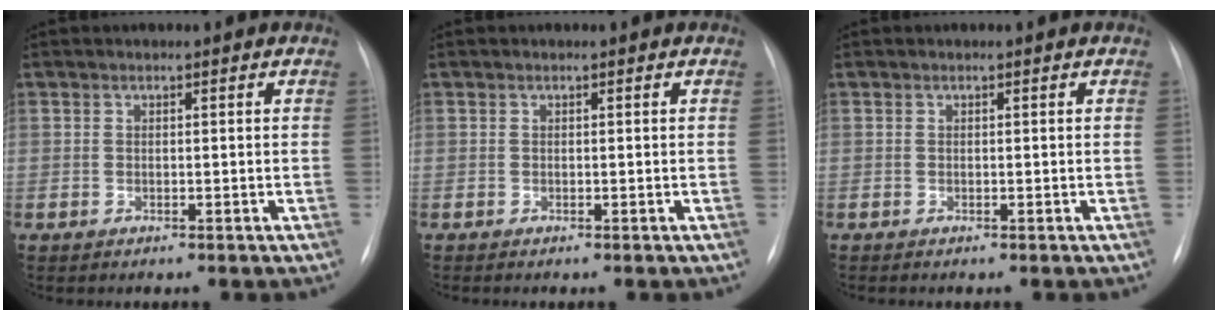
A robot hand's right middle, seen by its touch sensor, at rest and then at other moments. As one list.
[{"total": 0.0}, {"total": 0.0}]